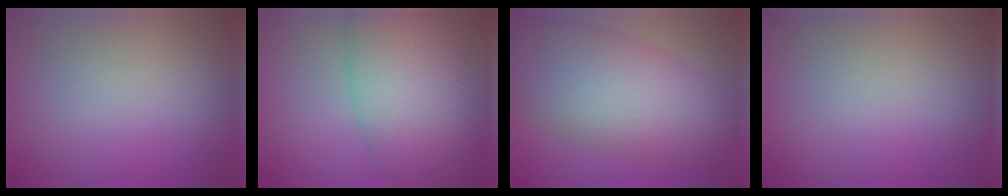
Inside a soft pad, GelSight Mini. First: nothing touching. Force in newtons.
{"total": 11.1, "press": 11.1, "slide": 0.5}
{"total": 10.7, "press": 10.6, "slide": 0.6}
{"total": 0.0}